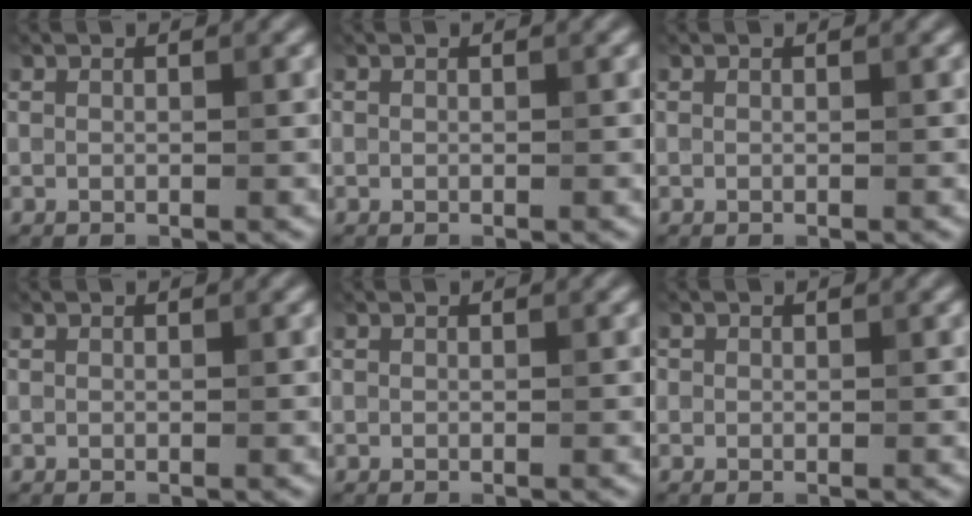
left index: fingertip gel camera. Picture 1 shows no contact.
{"total": 0.8, "force": [-0.3, -0.3, -0.7], "torque": [0.010, 0.002, 0.002]}
{"total": 0.8, "force": [-0.3, -0.3, -0.7], "torque": [0.010, 0.003, 0.002]}
{"total": 0.0}
{"total": 0.0}
{"total": 0.7, "force": [-0.2, 0.1, -0.7], "torque": [0.016, 0.001, 0.002]}